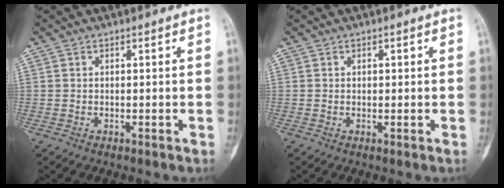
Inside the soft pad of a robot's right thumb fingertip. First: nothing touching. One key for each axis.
{"total": 0.6, "fx": 0.2, "fy": 0.4, "fz": 0.4, "tx": 0.001, "ty": 0.002, "tz": 0.003}